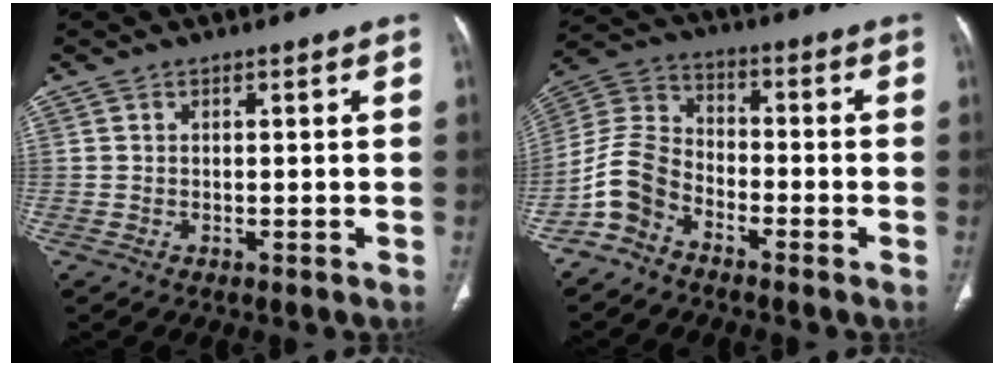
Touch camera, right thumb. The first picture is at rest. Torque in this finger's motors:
{"motor_torque": [0.12, 0.04, 0.26, -0.19, 0.09]}